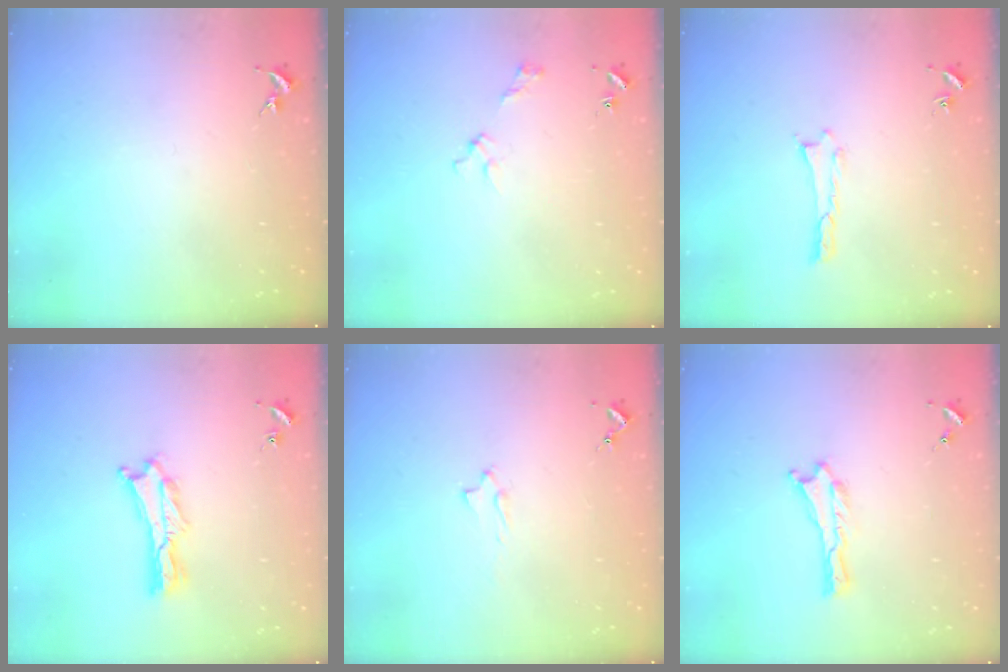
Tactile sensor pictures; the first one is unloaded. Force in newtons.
{"total": 2.7, "press": 2.6, "slide": 0.3}
{"total": 0.0}
{"total": 1.4, "press": 1.4, "slide": 0.3}
{"total": 2.0, "press": 2.0, "slide": 0.4}
{"total": 0.0}